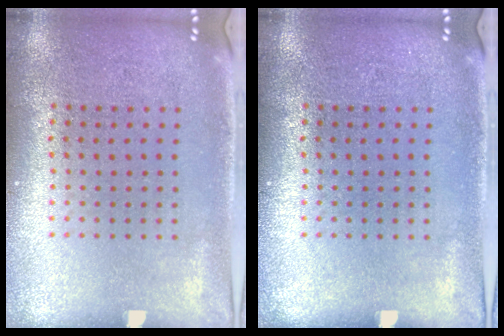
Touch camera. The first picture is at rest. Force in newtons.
{"total": 0.0}